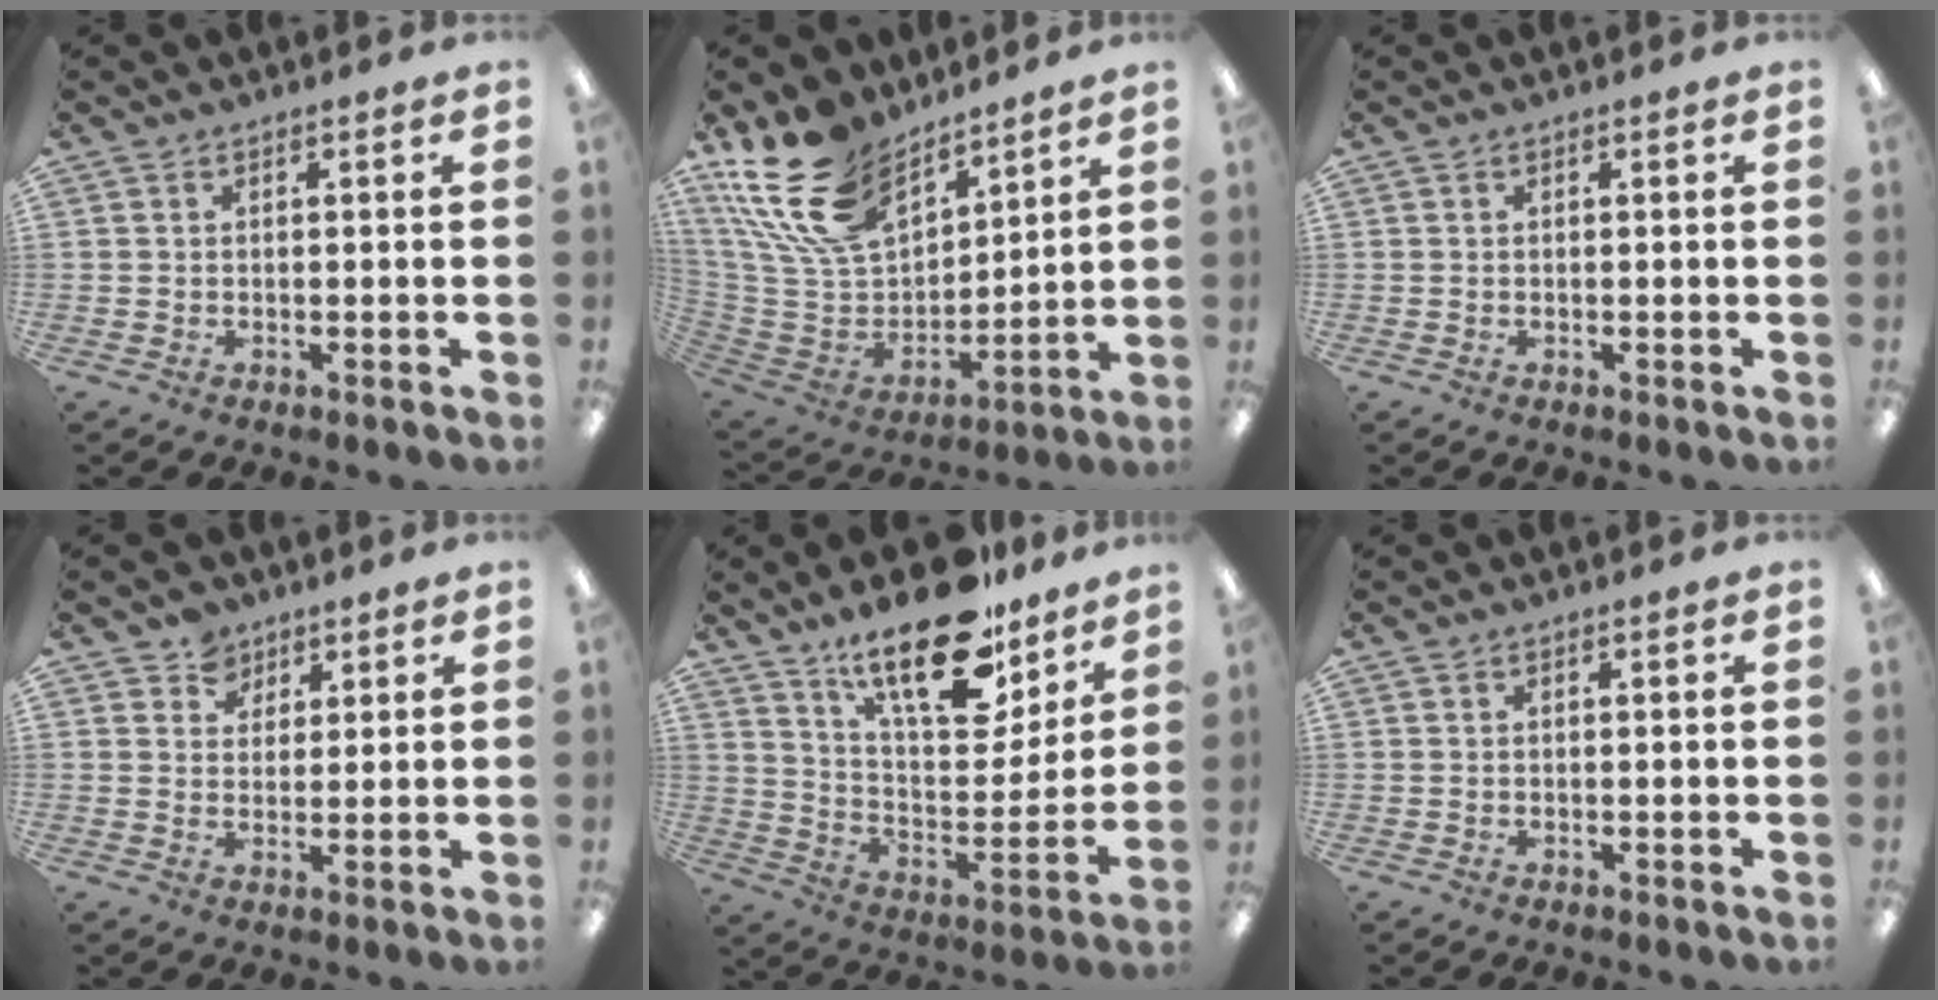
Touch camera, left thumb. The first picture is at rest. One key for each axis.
{"total": 21.2, "fx": 14.4, "fy": 11.3, "fz": 10.6, "tx": -0.241, "ty": -0.072, "tz": 0.271}
{"total": 0.0}
{"total": 5.1, "fx": 3.6, "fy": 3.6, "fz": 0.3, "tx": -0.008, "ty": -0.012, "tz": 0.066}
{"total": 21.9, "fx": 15.9, "fy": 8.3, "fz": 12.6, "tx": -0.200, "ty": -0.102, "tz": 0.272}
{"total": 0.0}